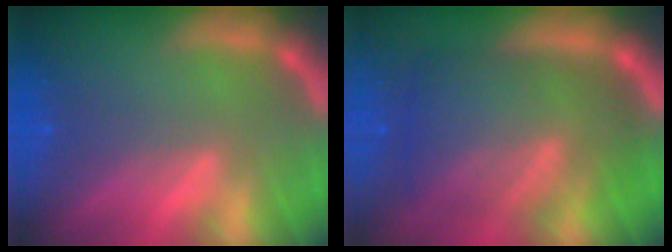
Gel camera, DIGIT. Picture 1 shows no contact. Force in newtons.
{"total": 10.0}